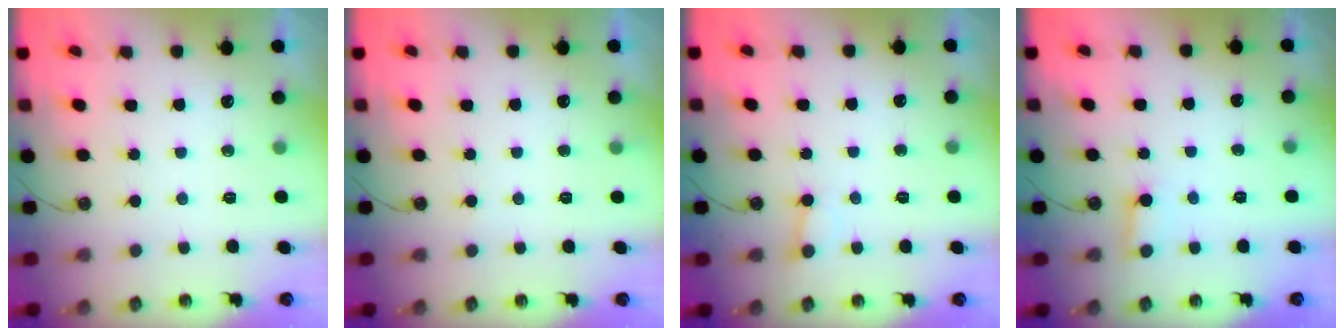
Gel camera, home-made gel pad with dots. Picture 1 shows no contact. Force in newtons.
{"total": 4.4, "press": 4.3, "slide": 0.4}
{"total": 4.9, "press": 4.9, "slide": 0.5}
{"total": 3.5, "press": 3.4, "slide": 0.7}